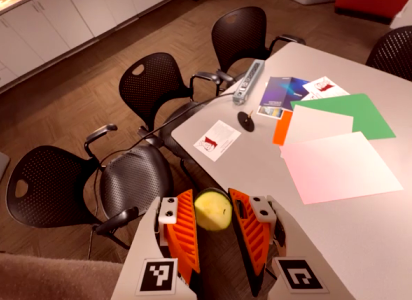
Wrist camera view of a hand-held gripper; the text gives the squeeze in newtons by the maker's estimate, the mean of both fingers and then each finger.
{"total": 6.6, "left": 6.3, "right": 6.9}